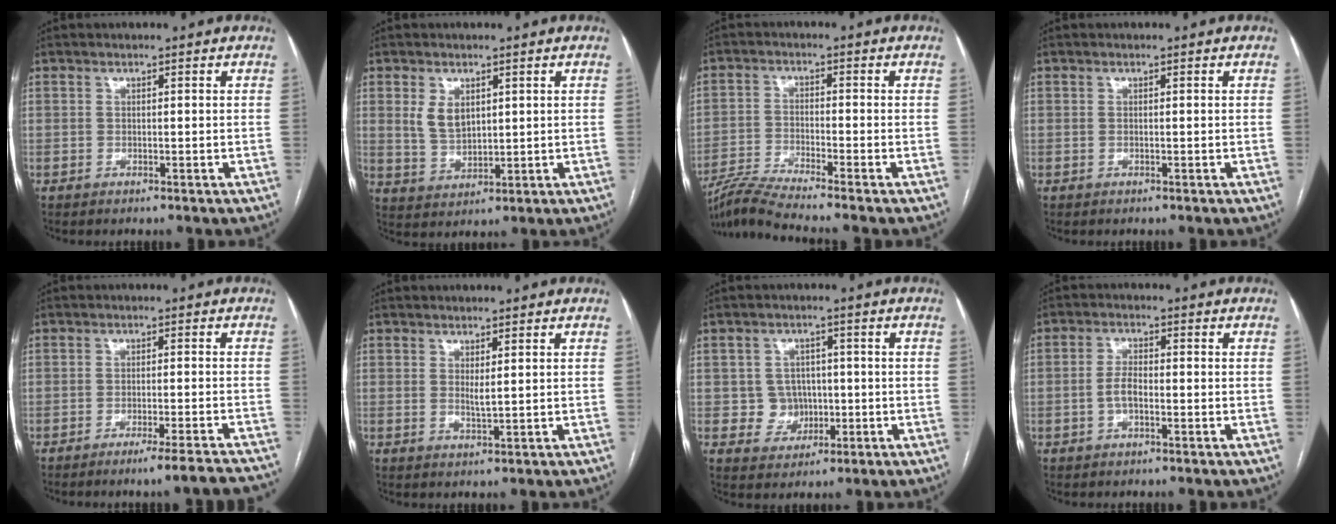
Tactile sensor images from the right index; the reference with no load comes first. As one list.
[{"total": 4.8, "force": [1.7, 3.0, 3.3], "torque": [-0.070, 0.001, 0.043]}, {"total": 7.9, "force": [-6.8, -1.9, 3.5], "torque": [-0.064, -0.022, -0.131]}, {"total": 0.0}, {"total": 10.2, "force": [-9.3, -0.8, 4.2], "torque": [-0.023, -0.003, -0.122]}, {"total": 1.4, "force": [0.5, 0.1, 1.3], "torque": [-0.030, -0.007, 0.011]}, {"total": 4.6, "force": [-0.5, 4.4, 1.1], "torque": [-0.011, 0.013, 0.001]}, {"total": 3.0, "force": [-1.0, 1.2, 2.6], "torque": [-0.054, 0.006, -0.019]}]